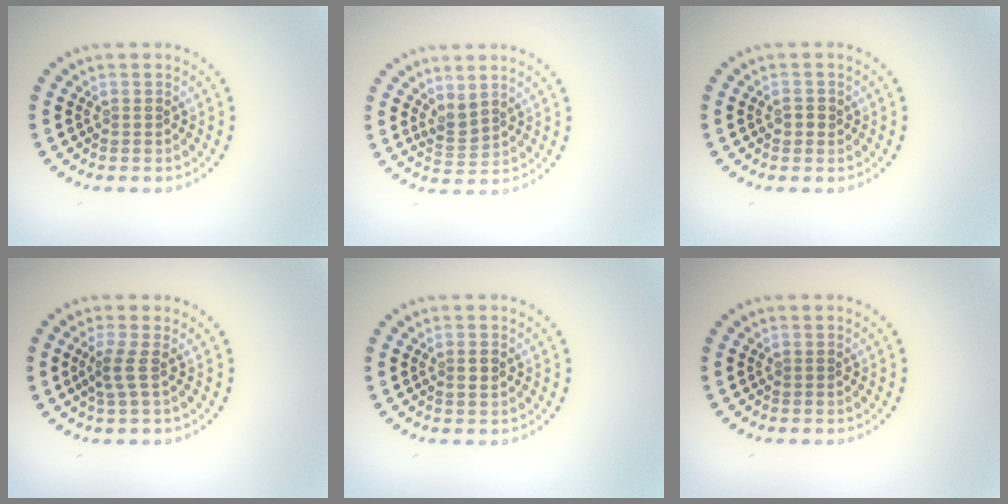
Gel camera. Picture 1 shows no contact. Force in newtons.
{"total": 1.7, "press": 1.4, "slide": 1.0}
{"total": 0.9, "press": 0.9, "slide": 0.1}
{"total": 1.9, "press": 1.3, "slide": 1.5}
{"total": 1.0, "press": 0.9, "slide": 0.5}
{"total": 0.0}